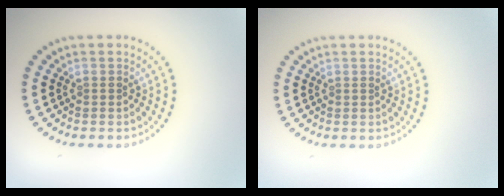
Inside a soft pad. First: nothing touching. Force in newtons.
{"total": 0.0}